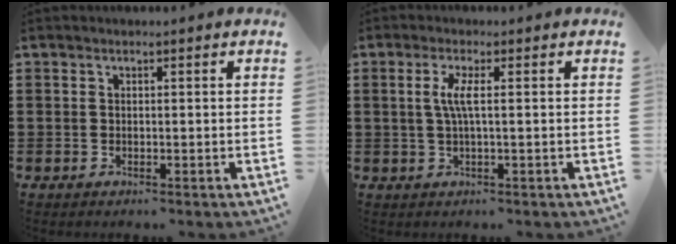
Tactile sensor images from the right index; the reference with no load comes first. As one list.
[{"total": 3.3, "force": [0.1, 0.2, 3.3], "torque": [-0.070, -0.005, -0.003]}]